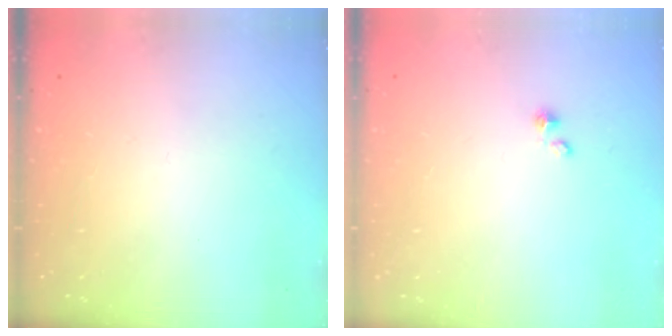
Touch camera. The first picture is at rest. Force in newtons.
{"total": 1.5, "press": 1.5, "slide": 0.0}